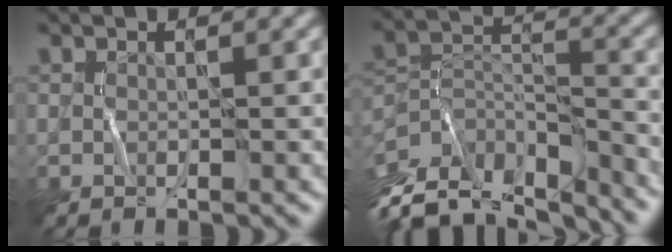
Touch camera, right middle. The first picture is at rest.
{"total": 11.1, "force": [-8.7, 4.8, 4.9], "torque": [-0.106, 0.020, -0.136]}